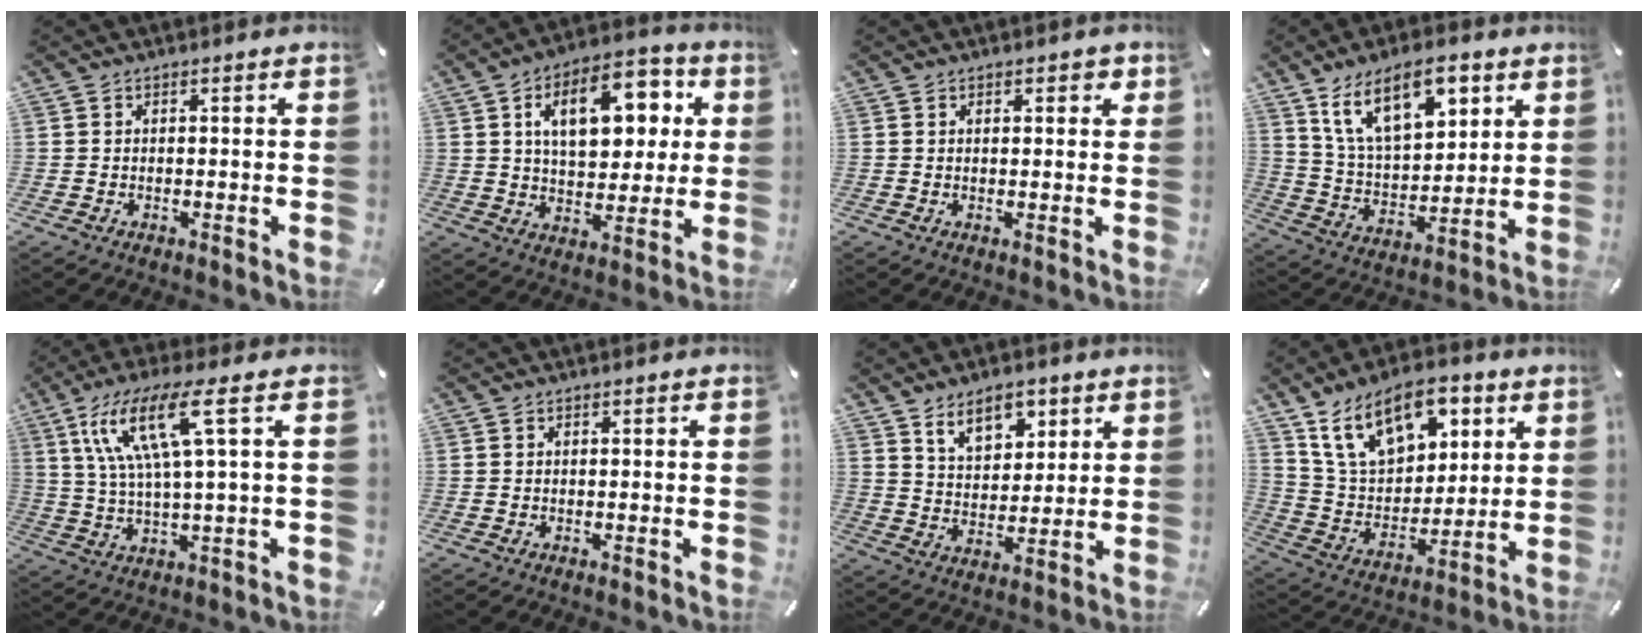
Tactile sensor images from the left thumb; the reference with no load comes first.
{"total": 16.1, "force": [5.4, 9.7, 11.6], "torque": [-0.174, -0.003, 0.092]}
{"total": 1.7, "force": [0.9, 0.9, 1.1], "torque": [-0.016, 0.002, 0.013]}
{"total": 15.6, "force": [9.2, 8.1, 9.6], "torque": [-0.180, -0.030, 0.164]}
{"total": 15.6, "force": [5.4, 2.5, 14.4], "torque": [-0.304, -0.003, 0.080]}
{"total": 0.0}
{"total": 9.3, "force": [6.2, 5.5, 4.2], "torque": [-0.056, -0.024, 0.109]}
{"total": 17.6, "force": [9.8, 11.0, 9.6], "torque": [-0.171, -0.036, 0.181]}